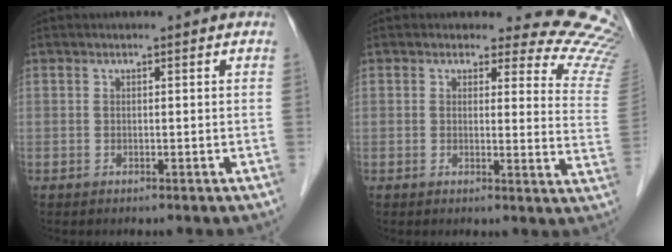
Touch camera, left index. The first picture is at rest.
{"total": 15.0, "force": [14.2, 4.0, 2.8], "torque": [0.010, -0.108, 0.102]}